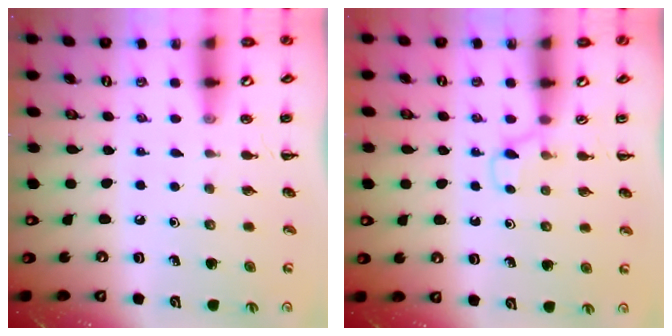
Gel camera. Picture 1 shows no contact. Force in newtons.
{"total": 2.8, "press": 2.5, "slide": 1.1}